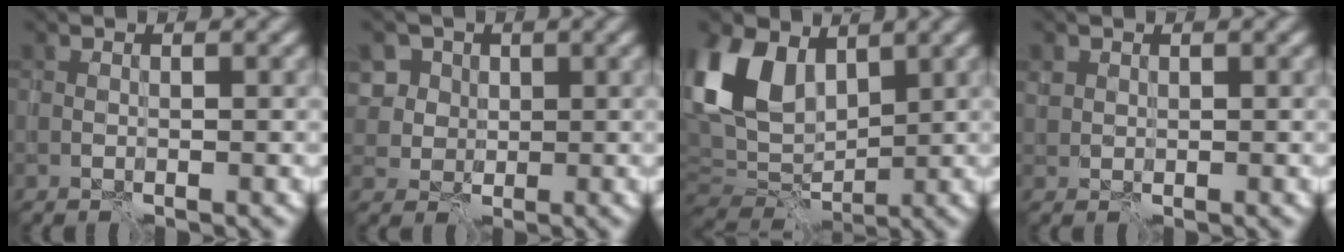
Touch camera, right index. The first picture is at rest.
{"total": 6.0, "force": [2.5, 5.1, 2.0], "torque": [-0.043, 0.010, 0.037]}
{"total": 8.5, "force": [2.9, 5.5, 5.8], "torque": [-0.136, 0.000, 0.049]}
{"total": 0.9, "force": [0.6, 0.7, 0.0], "torque": [-0.003, -0.001, 0.014]}